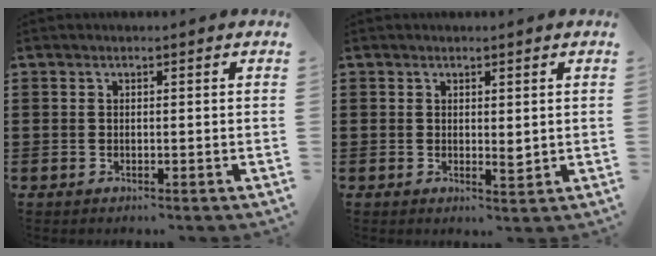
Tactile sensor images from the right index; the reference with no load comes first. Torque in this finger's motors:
{"motor_torque": [0.11, 0.02, 0.09, 0.02]}